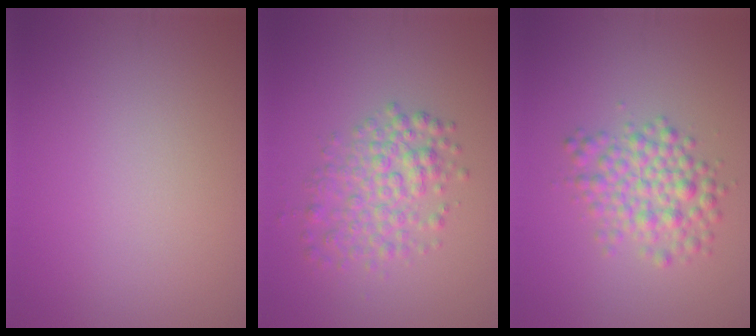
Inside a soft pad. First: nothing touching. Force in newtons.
{"total": 3.9, "press": 3.9, "slide": 0.2}
{"total": 4.0, "press": 4.0, "slide": 0.1}